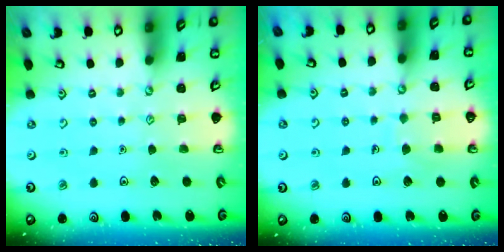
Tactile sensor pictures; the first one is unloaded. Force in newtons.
{"total": 5.9, "press": 5.9, "slide": 0.2}